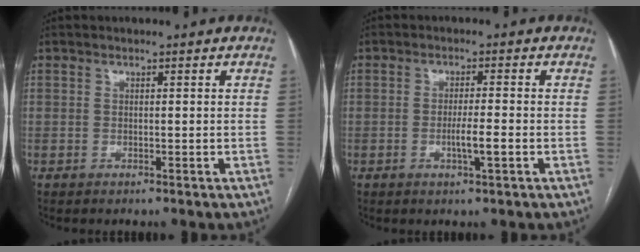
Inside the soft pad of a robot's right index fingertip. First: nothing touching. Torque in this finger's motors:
{"motor_torque": [0.47, -0.25, 0.30, 0.07]}